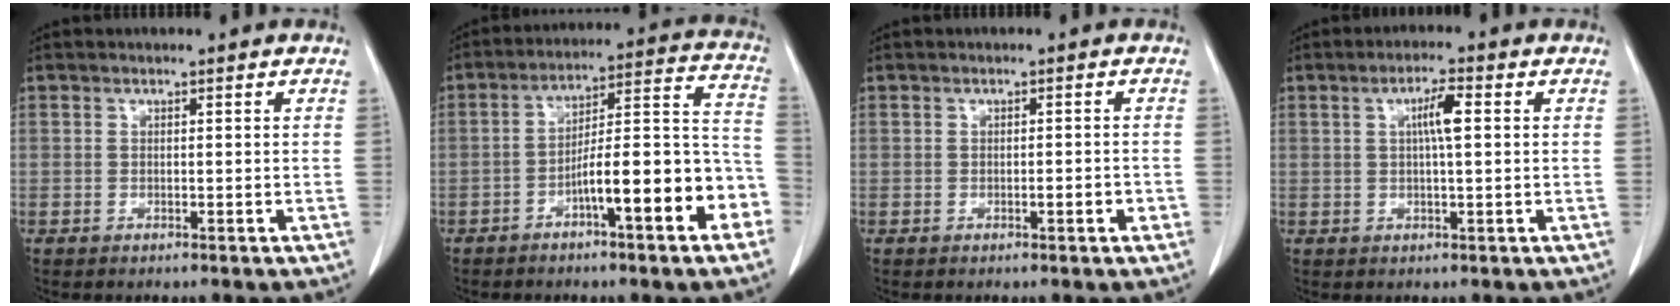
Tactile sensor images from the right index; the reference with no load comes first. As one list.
[{"total": 14.7, "force": [-6.3, 2.4, 13.0], "torque": [-0.176, 0.036, -0.093]}, {"total": 1.5, "force": [-0.6, 0.6, 1.3], "torque": [-0.018, 0.002, -0.007]}, {"total": 4.0, "force": [0.8, 0.3, 3.9], "torque": [-0.071, 0.005, 0.013]}]